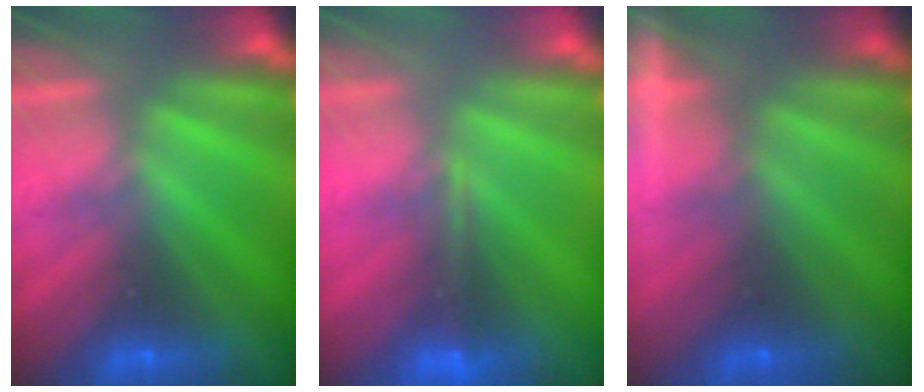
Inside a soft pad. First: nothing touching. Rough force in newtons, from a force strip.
{"total": 1.3}
{"total": 5.8}